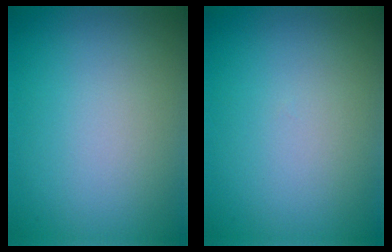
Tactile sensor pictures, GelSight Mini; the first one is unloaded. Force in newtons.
{"total": 0.0}